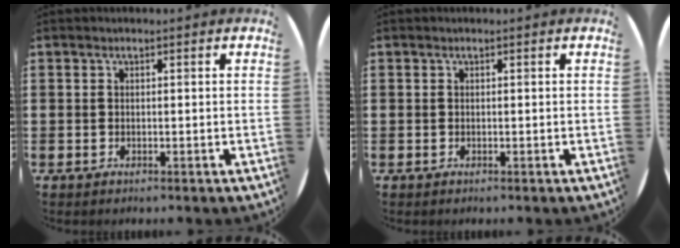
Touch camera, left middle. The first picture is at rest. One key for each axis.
{"total": 0.0}